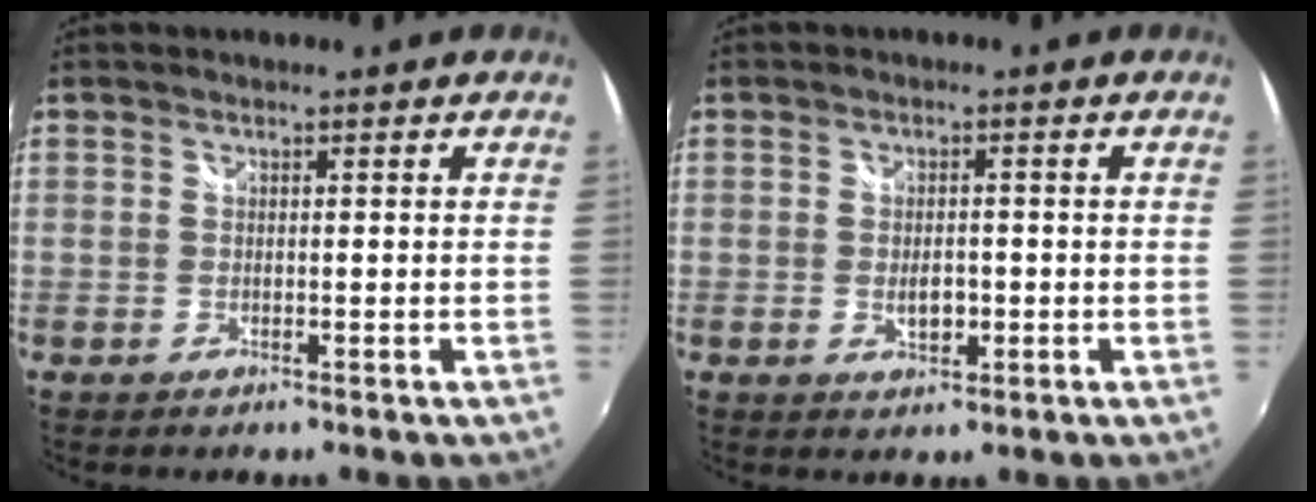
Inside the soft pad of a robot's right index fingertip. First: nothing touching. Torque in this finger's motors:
{"motor_torque": [-0.03, 0.05, 0.04, 0.01]}